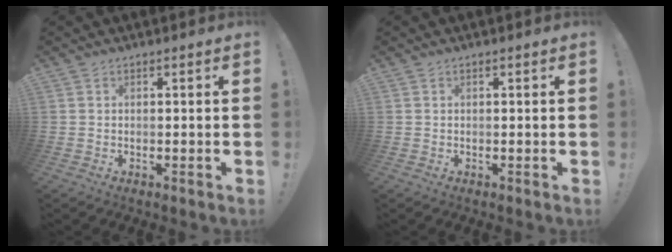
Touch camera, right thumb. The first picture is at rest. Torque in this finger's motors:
{"motor_torque": [0.17, -0.01, -0.04, 0.10, 0.10]}